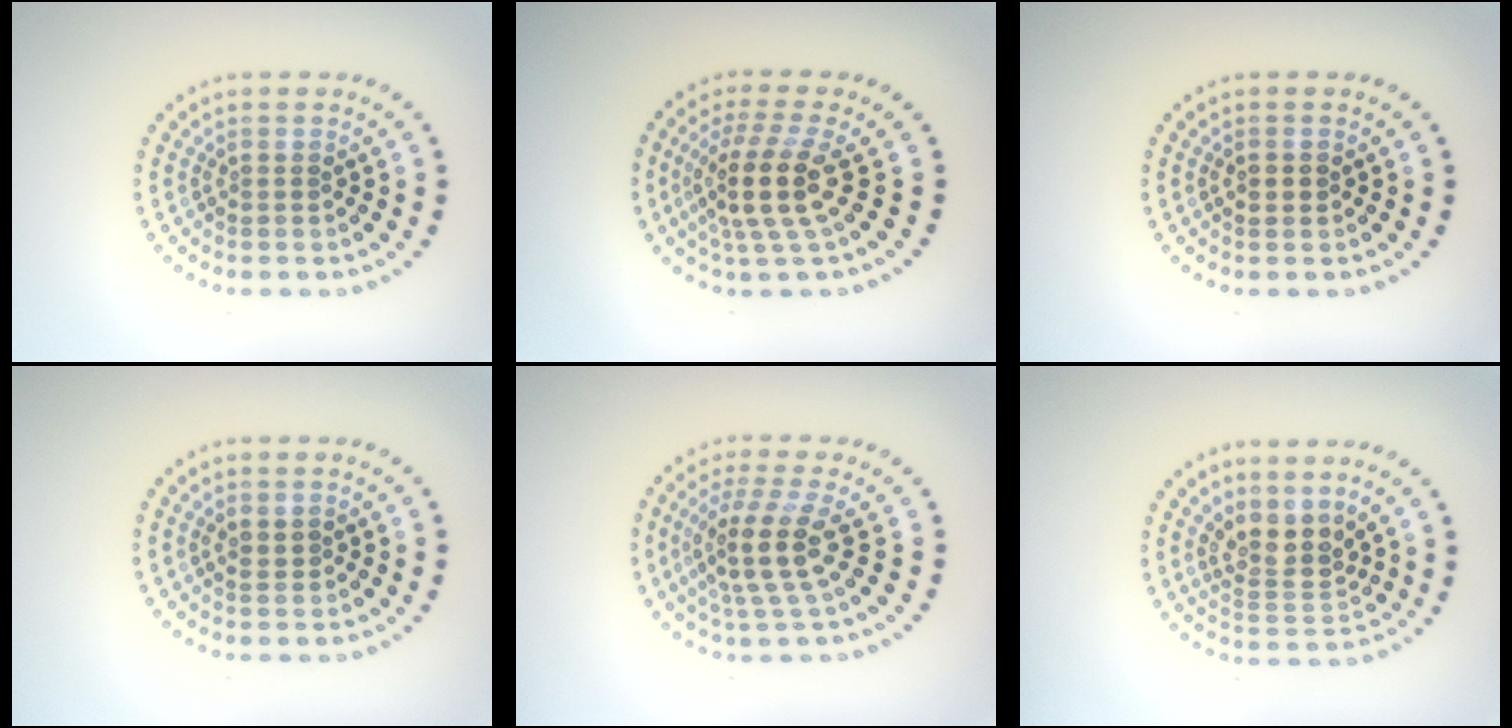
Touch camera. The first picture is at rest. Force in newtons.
{"total": 4.5, "press": 3.3, "slide": 3.0}
{"total": 1.4, "press": 1.4, "slide": 0.2}
{"total": 0.7, "press": 0.6, "slide": 0.3}
{"total": 4.4, "press": 3.3, "slide": 2.9}
{"total": 3.2, "press": 2.6, "slide": 1.9}